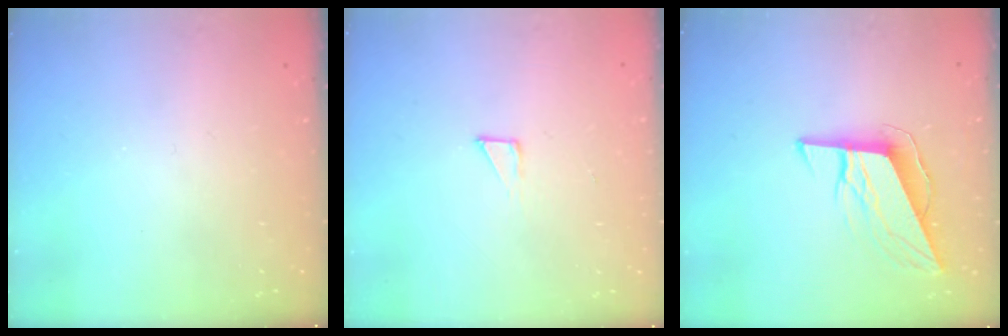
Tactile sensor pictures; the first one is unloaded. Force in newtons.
{"total": 3.3, "press": 3.3, "slide": 0.3}
{"total": 9.9, "press": 9.6, "slide": 2.3}